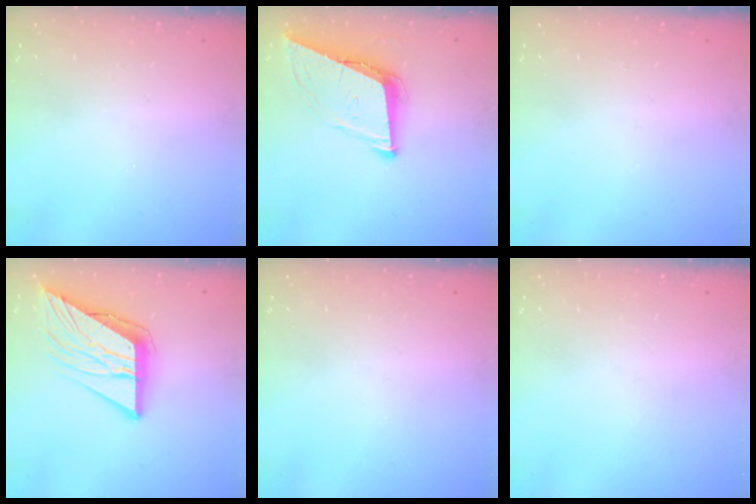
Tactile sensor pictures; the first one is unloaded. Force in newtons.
{"total": 9.3, "press": 8.7, "slide": 3.2}
{"total": 0.0}
{"total": 12.2, "press": 12.1, "slide": 1.4}
{"total": 0.0}
{"total": 0.0}